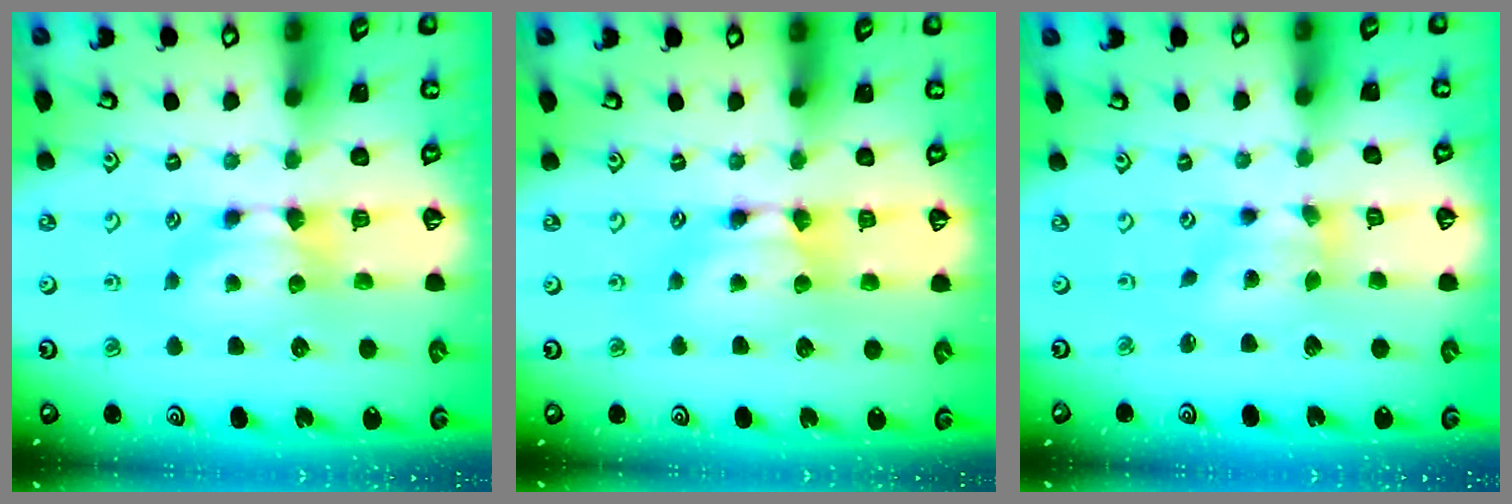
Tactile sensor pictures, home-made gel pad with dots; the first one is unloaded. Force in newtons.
{"total": 2.0, "press": 2.0, "slide": 0.1}
{"total": 3.5, "press": 3.1, "slide": 1.6}